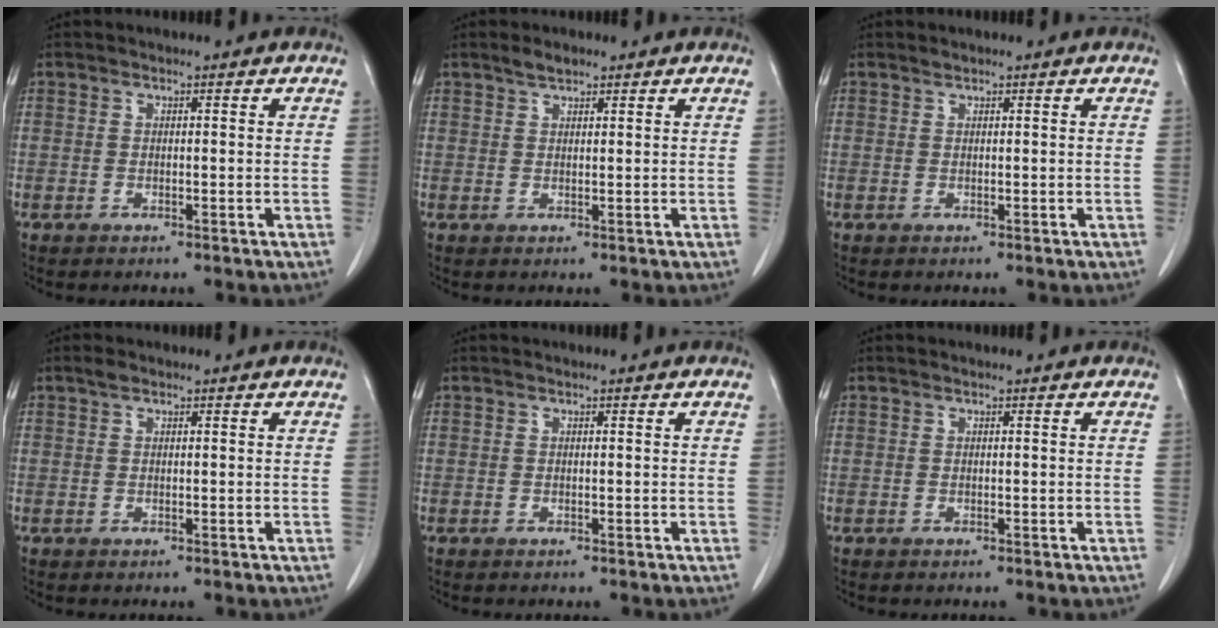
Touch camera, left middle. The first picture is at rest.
{"total": 1.8, "force": [1.5, 0.7, 0.8], "torque": [-0.018, 0.004, 0.028]}
{"total": 0.0}
{"total": 0.8, "force": [0.6, 0.3, 0.4], "torque": [-0.010, 0.008, 0.011]}
{"total": 0.0}
{"total": 0.0}